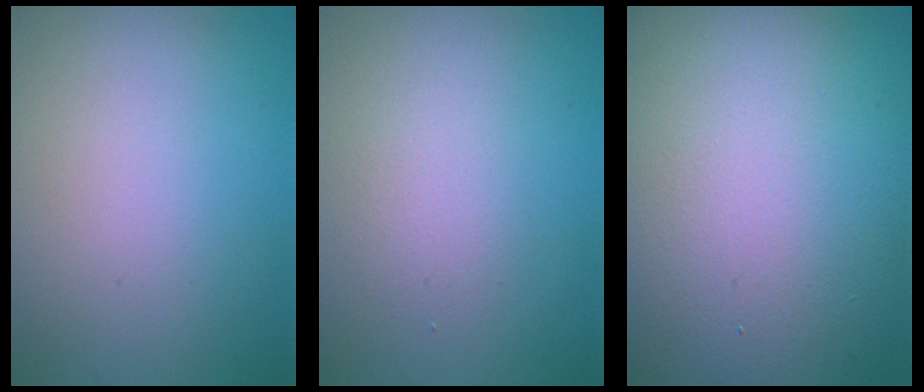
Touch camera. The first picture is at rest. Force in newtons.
{"total": 1.8, "press": 1.8, "slide": 0.1}
{"total": 19.3, "press": 19.3, "slide": 0.3}